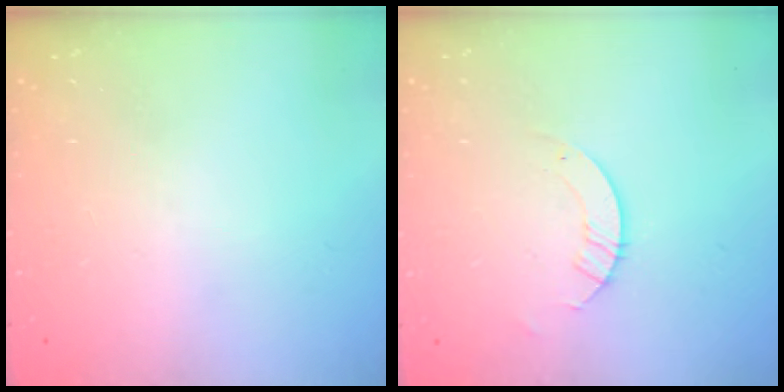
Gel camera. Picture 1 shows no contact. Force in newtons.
{"total": 3.2, "press": 3.2, "slide": 0.3}